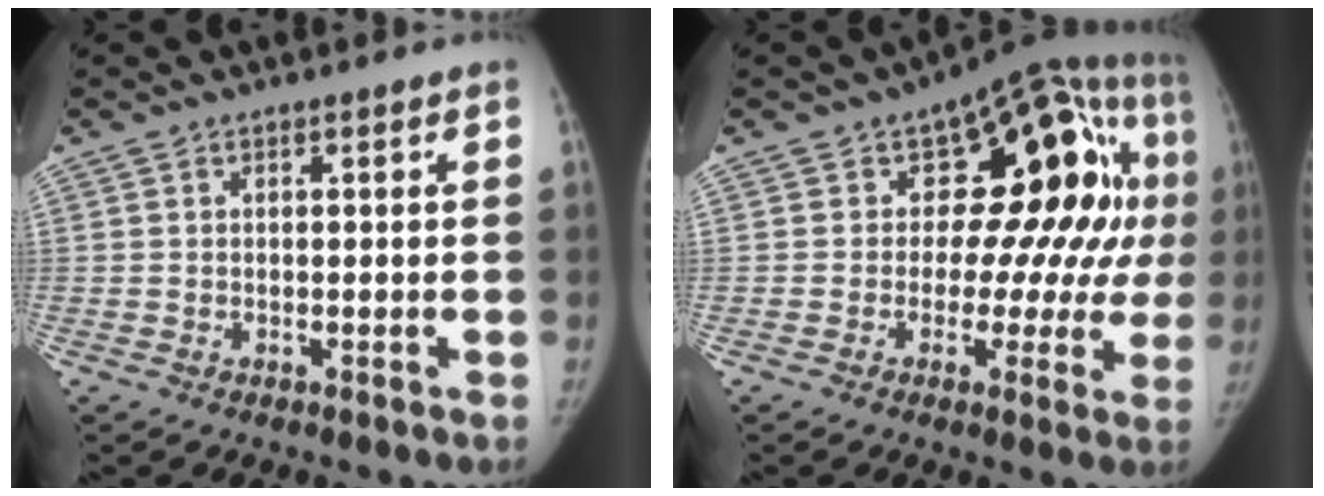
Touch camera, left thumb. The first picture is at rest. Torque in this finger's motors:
{"motor_torque": [0.10, 1.36, 0.63, 0.52, 0.00]}